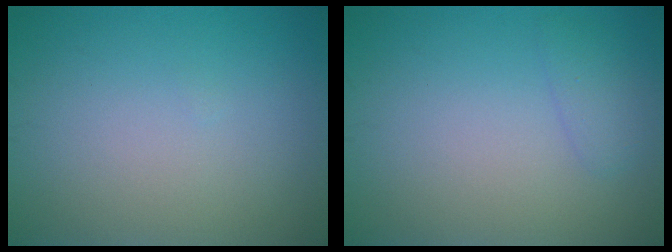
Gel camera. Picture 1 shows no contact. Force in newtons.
{"total": 1.3, "press": 1.3, "slide": 0.1}